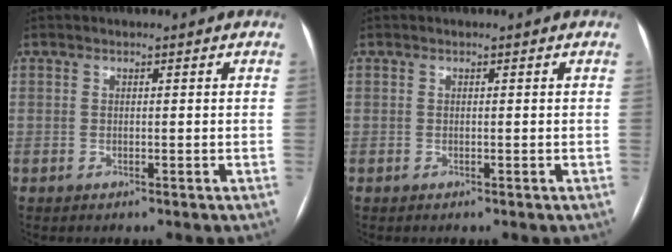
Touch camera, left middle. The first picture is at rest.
{"total": 0.0}